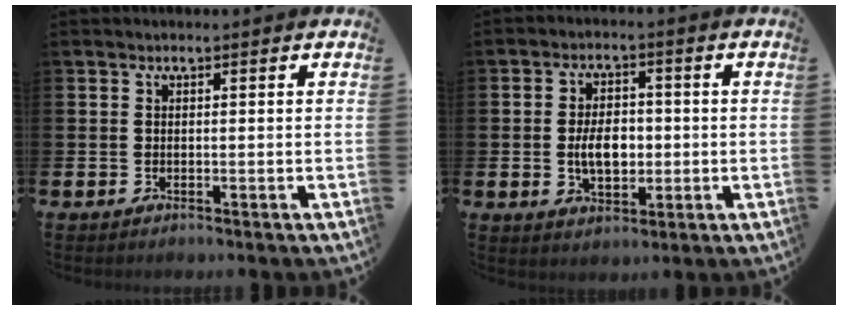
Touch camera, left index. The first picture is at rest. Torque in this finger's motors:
{"motor_torque": [0.81, 0.12, 0.41, 0.18]}